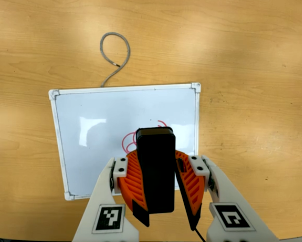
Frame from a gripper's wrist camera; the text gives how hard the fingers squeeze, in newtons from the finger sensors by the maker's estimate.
{"total": 12.6, "left": 12.7, "right": 12.5}